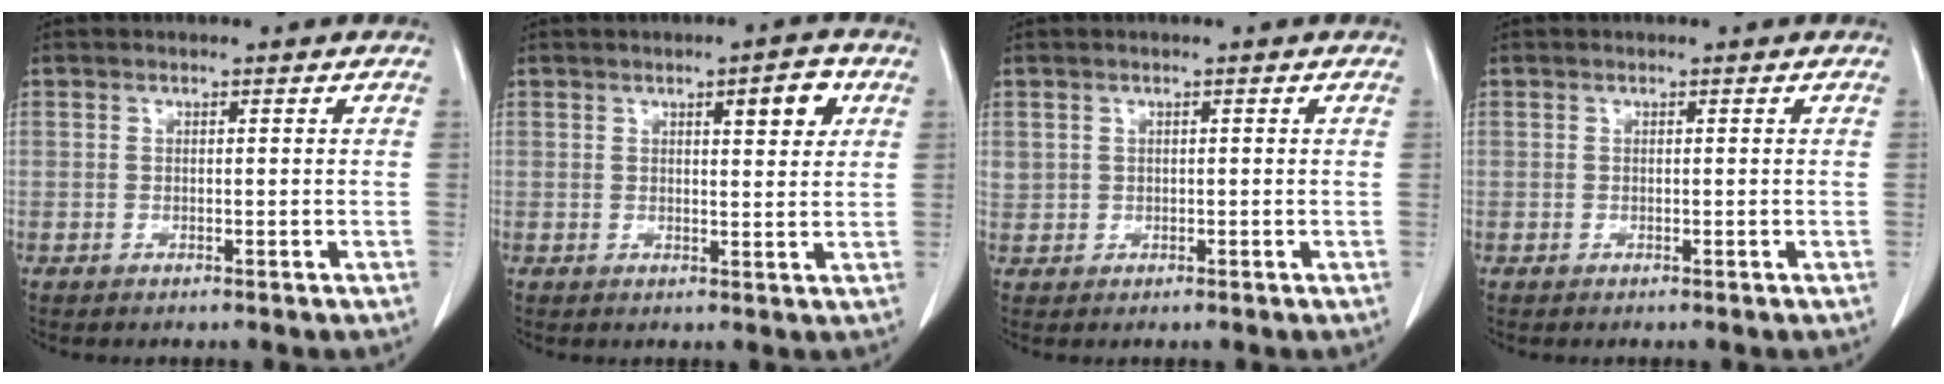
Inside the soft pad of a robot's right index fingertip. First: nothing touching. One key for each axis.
{"total": 4.6, "fx": 2.0, "fy": 1.0, "fz": 4.0, "tx": -0.055, "ty": 0.000, "tz": 0.028}
{"total": 1.7, "fx": 0.6, "fy": 1.5, "fz": 0.4, "tx": -0.006, "ty": 0.011, "tz": 0.016}
{"total": 0.0}